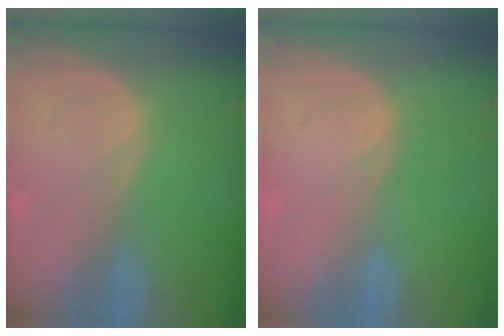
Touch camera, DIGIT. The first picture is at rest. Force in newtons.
{"total": 0.0}